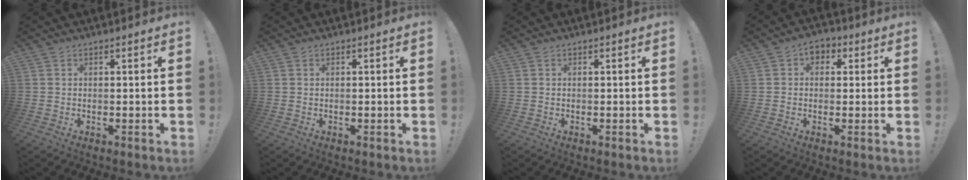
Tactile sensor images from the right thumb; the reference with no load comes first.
{"total": 0.0}
{"total": 0.0}
{"total": 4.4, "force": [0.7, 3.7, 2.3], "torque": [-0.022, 0.003, 0.010]}